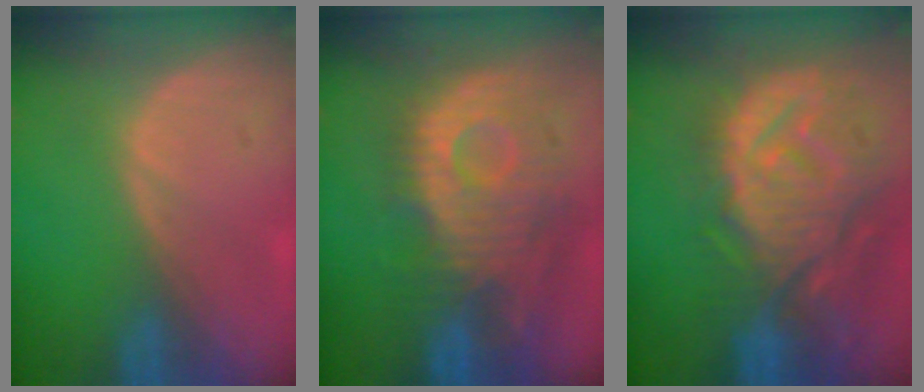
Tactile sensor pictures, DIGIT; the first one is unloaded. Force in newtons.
{"total": 11.6, "press": 10.5, "slide": 4.9}
{"total": 13.4, "press": 11.7, "slide": 6.6}